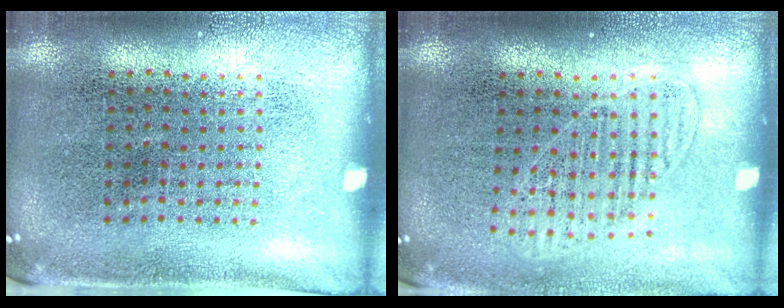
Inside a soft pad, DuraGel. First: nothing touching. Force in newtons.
{"total": 1.3, "press": 1.1, "slide": 0.6}